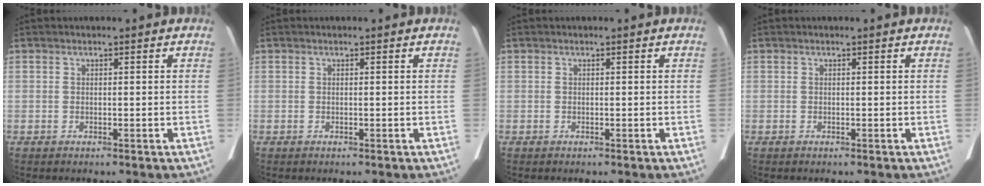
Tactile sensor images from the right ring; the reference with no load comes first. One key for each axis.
{"total": 0.0}
{"total": 0.0}
{"total": 0.0}